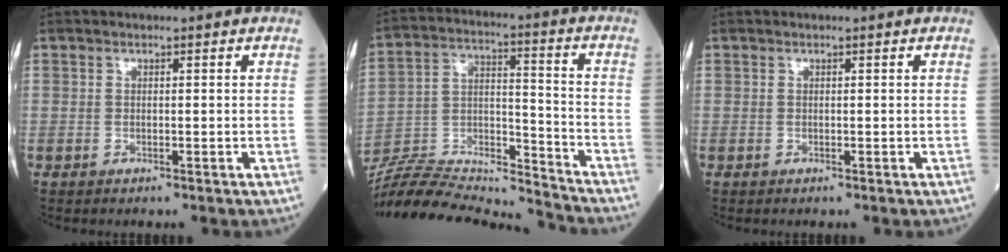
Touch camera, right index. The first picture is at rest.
{"total": 20.0, "force": [-19.3, 0.7, 5.0], "torque": [-0.104, 0.019, -0.326]}
{"total": 0.0}